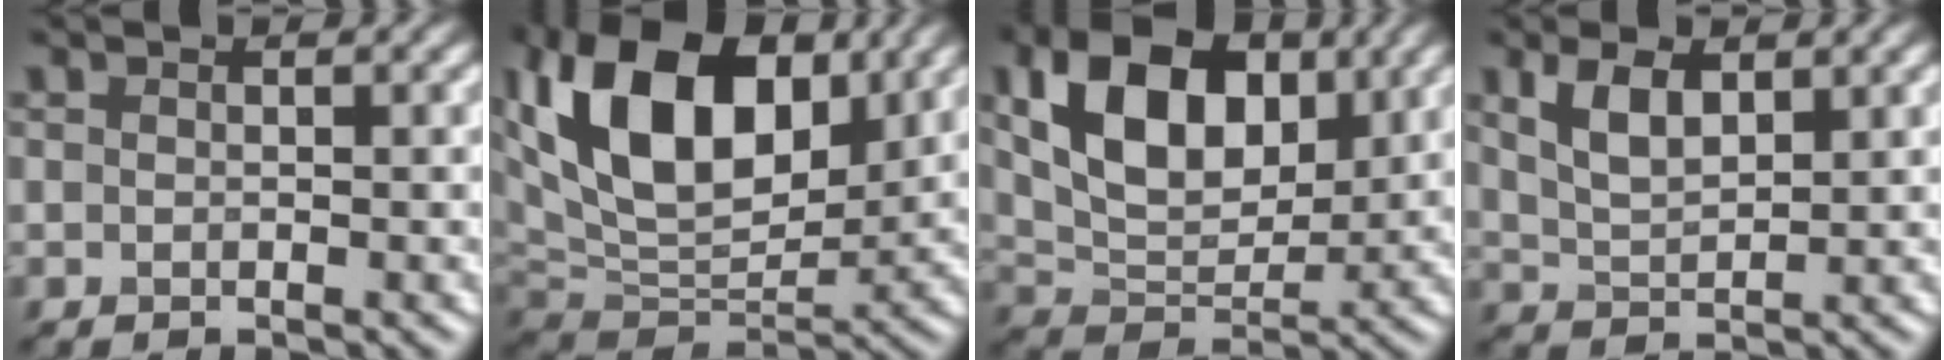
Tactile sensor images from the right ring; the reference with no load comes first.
{"total": 14.9, "force": [5.6, 8.7, 10.7], "torque": [-0.194, 0.025, 0.093]}
{"total": 10.1, "force": [3.6, 6.1, 7.2], "torque": [-0.130, 0.002, 0.062]}
{"total": 3.8, "force": [2.0, 1.8, 2.7], "torque": [-0.062, 0.002, 0.041]}